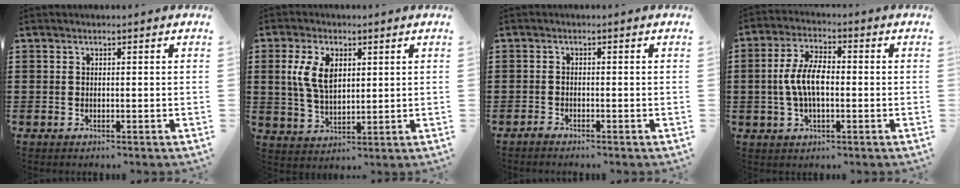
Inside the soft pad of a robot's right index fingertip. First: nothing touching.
{"total": 6.9, "force": [1.8, 3.9, 5.4], "torque": [-0.124, 0.011, 0.030]}
{"total": 0.9, "force": [-0.9, 0.0, 0.0], "torque": [-0.003, -0.001, -0.018]}
{"total": 7.1, "force": [-0.5, 3.2, 6.3], "torque": [-0.141, 0.000, -0.017]}